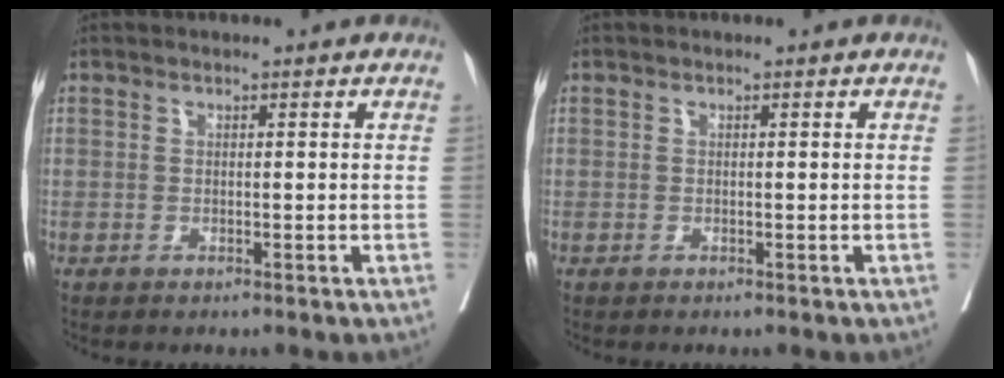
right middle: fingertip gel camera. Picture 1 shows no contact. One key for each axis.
{"total": 0.0}